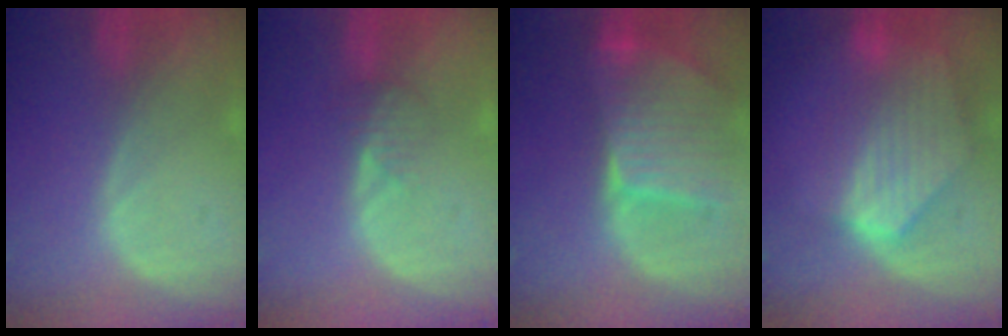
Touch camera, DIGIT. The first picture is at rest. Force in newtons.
{"total": 2.1, "press": 2.1, "slide": 0.2}
{"total": 9.4, "press": 8.3, "slide": 4.5}
{"total": 9.0, "press": 8.0, "slide": 4.2}